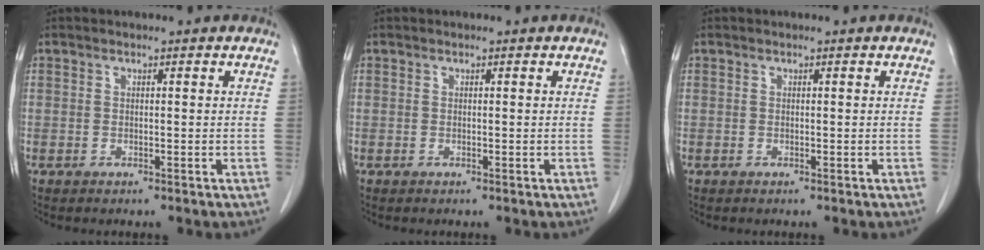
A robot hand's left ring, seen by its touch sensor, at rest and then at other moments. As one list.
[{"total": 0.0}, {"total": 0.0}]